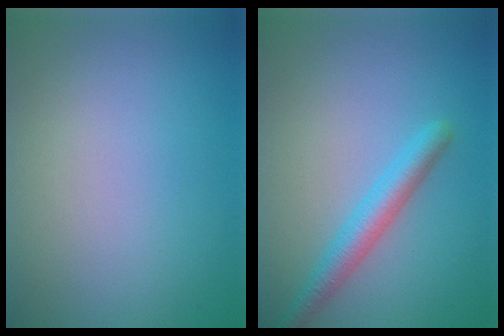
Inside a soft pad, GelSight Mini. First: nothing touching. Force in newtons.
{"total": 2.9, "press": 2.9, "slide": 0.2}